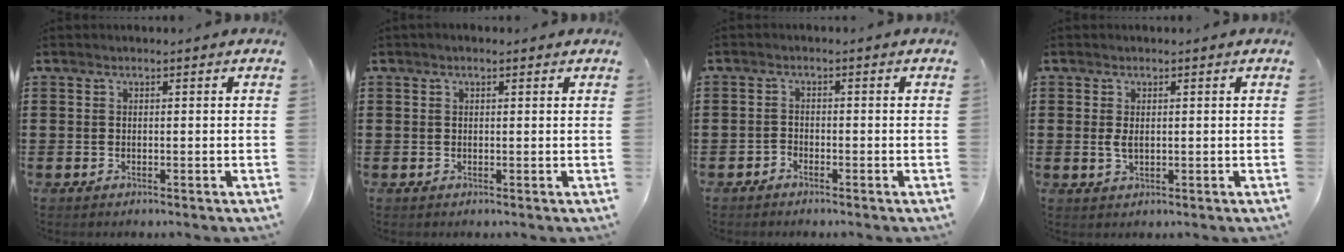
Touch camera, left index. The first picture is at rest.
{"total": 0.7, "force": [0.3, 0.3, 0.5], "torque": [-0.010, 0.005, 0.004]}
{"total": 1.5, "force": [-1.5, 0.4, -0.1], "torque": [-0.003, 0.004, -0.033]}
{"total": 1.9, "force": [0.1, 0.9, 1.6], "torque": [-0.041, 0.000, -0.002]}